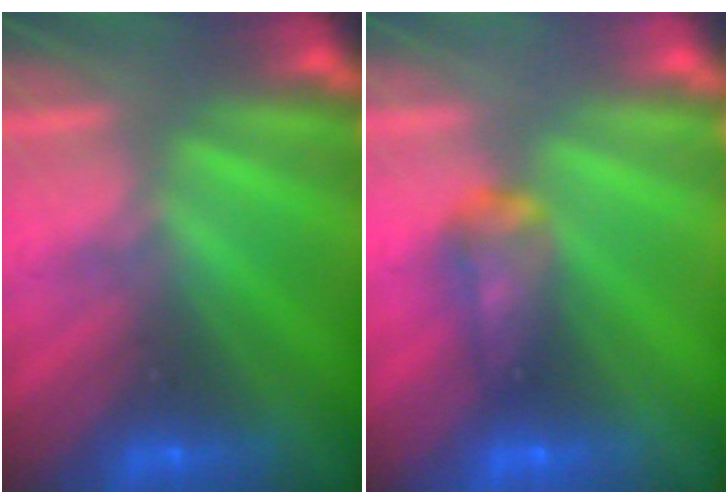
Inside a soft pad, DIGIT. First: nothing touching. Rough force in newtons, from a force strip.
{"total": 4.5}